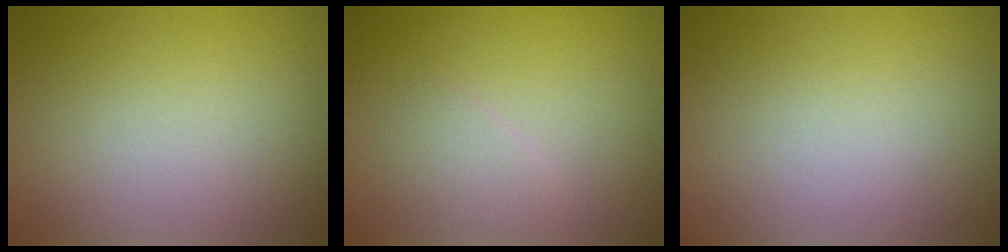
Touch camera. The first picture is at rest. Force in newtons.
{"total": 1.4, "press": 1.4, "slide": 0.0}
{"total": 0.0}